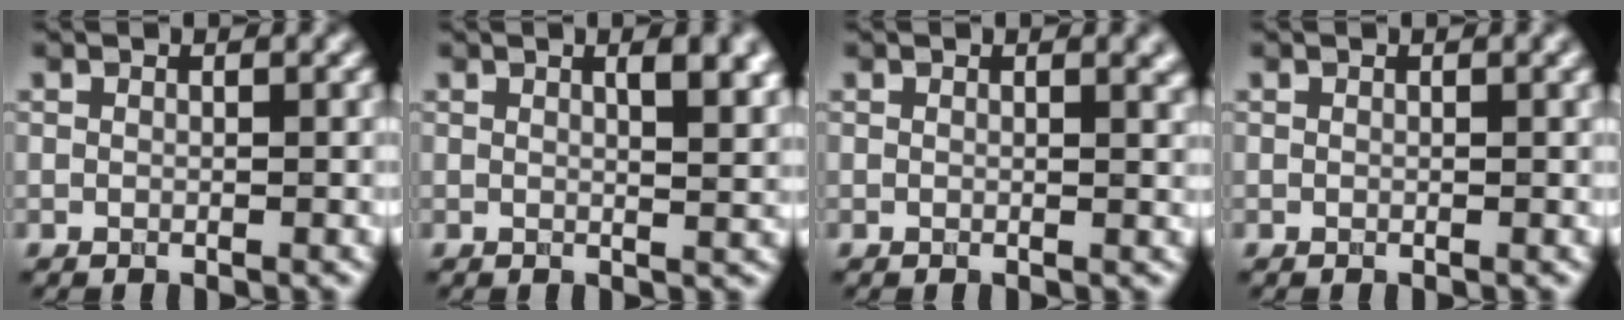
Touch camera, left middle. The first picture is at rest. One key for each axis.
{"total": 5.2, "fx": 1.9, "fy": 2.1, "fz": 4.4, "tx": -0.028, "ty": 0.013, "tz": 0.020}
{"total": 1.9, "fx": 1.0, "fy": 0.7, "fz": 1.4, "tx": -0.006, "ty": 0.003, "tz": 0.011}
{"total": 0.7, "fx": 0.3, "fy": 0.1, "fz": 0.6, "tx": -0.006, "ty": 0.005, "tz": 0.003}